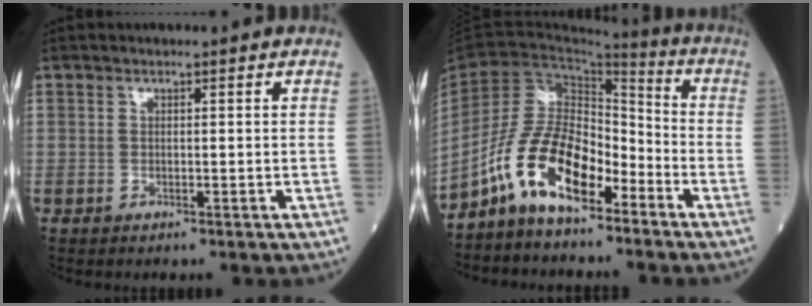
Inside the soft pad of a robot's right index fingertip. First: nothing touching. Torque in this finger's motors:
{"motor_torque": [0.56, -0.37, 0.45, 0.12]}